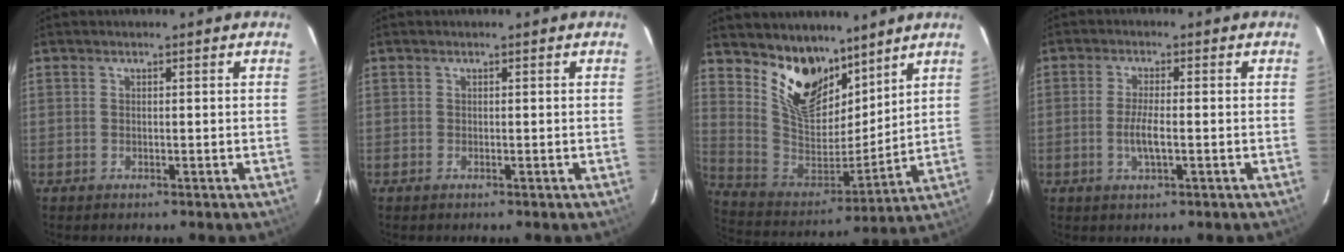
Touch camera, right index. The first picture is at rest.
{"total": 0.0}
{"total": 15.9, "force": [11.0, 8.3, 7.9], "torque": [-0.163, -0.007, 0.210]}
{"total": 4.2, "force": [-1.1, 0.8, 4.0], "torque": [-0.077, -0.005, -0.020]}